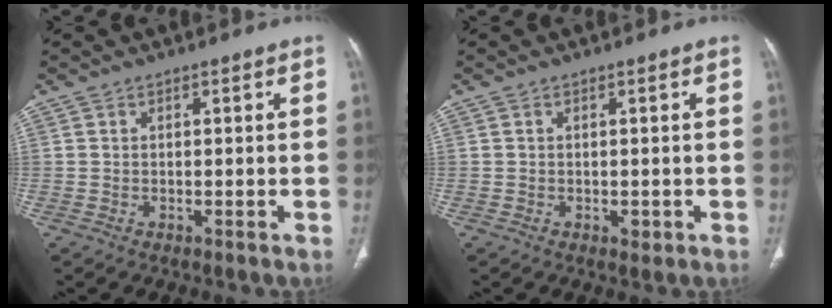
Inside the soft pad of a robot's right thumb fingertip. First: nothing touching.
{"total": 1.4, "force": [-0.3, 0.9, 1.1], "torque": [-0.011, -0.002, -0.001]}